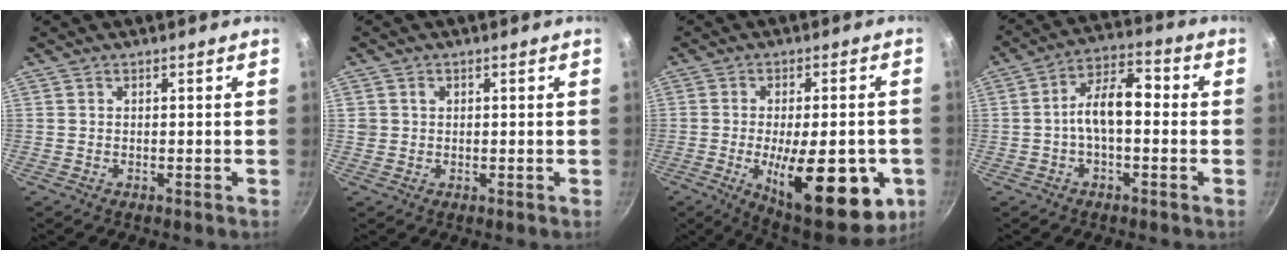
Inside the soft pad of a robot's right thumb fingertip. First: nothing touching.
{"total": 1.5, "force": [0.4, 1.4, 0.5], "torque": [-0.002, 0.006, 0.006]}
{"total": 21.4, "force": [-6.0, 8.3, 18.8], "torque": [-0.232, -0.003, -0.073]}
{"total": 9.4, "force": [-0.7, 5.0, 8.0], "torque": [-0.117, 0.040, -0.026]}